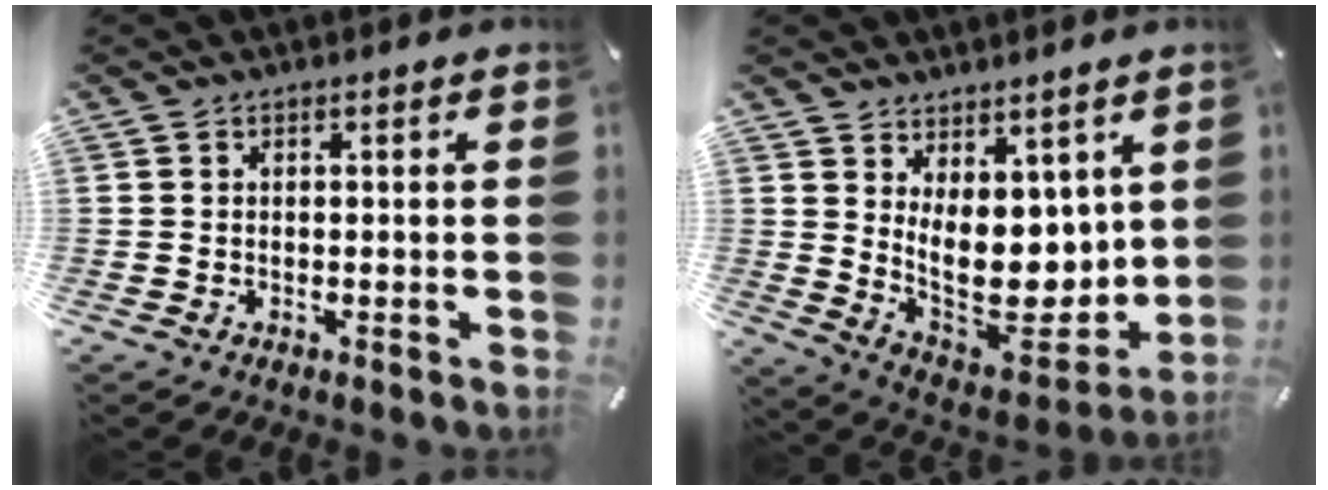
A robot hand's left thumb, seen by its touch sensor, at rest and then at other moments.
{"total": 13.9, "force": [2.7, 9.5, 9.8], "torque": [-0.146, -0.062, 0.060]}